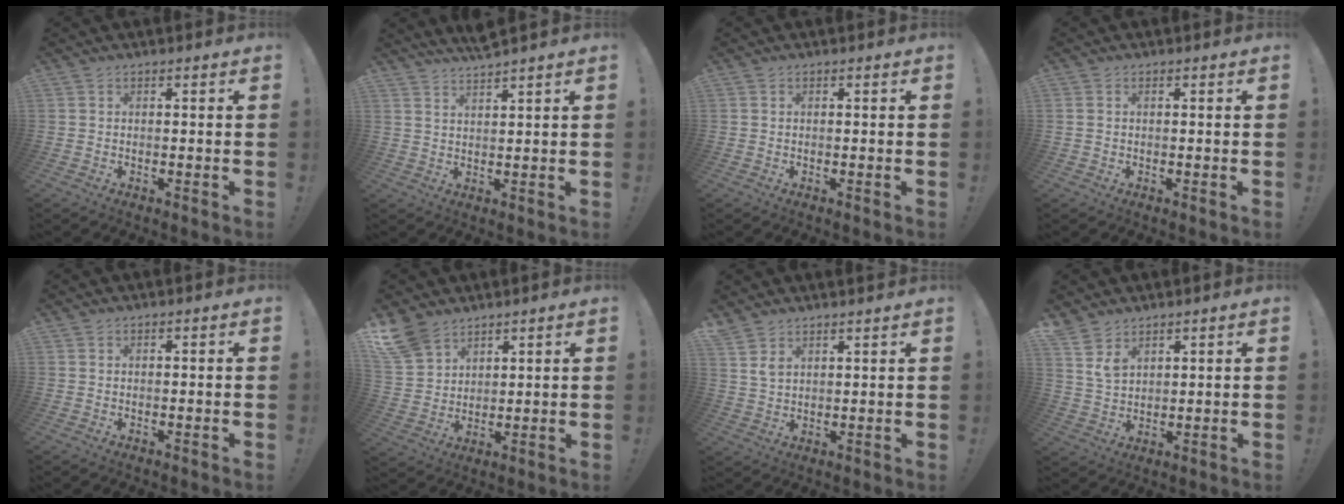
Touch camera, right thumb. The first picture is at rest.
{"total": 4.0, "force": [3.7, -0.4, 1.4], "torque": [-0.028, -0.024, 0.065]}
{"total": 0.0}
{"total": 0.6, "force": [0.3, 0.4, 0.4], "torque": [-0.012, 0.002, 0.007]}
{"total": 0.0}
{"total": 9.7, "force": [7.2, 5.6, 3.3], "torque": [-0.075, -0.043, 0.147]}
{"total": 4.5, "force": [3.7, 1.7, 1.9], "torque": [-0.032, -0.022, 0.070]}
{"total": 5.8, "force": [4.4, 3.0, 2.4], "torque": [-0.045, -0.026, 0.085]}